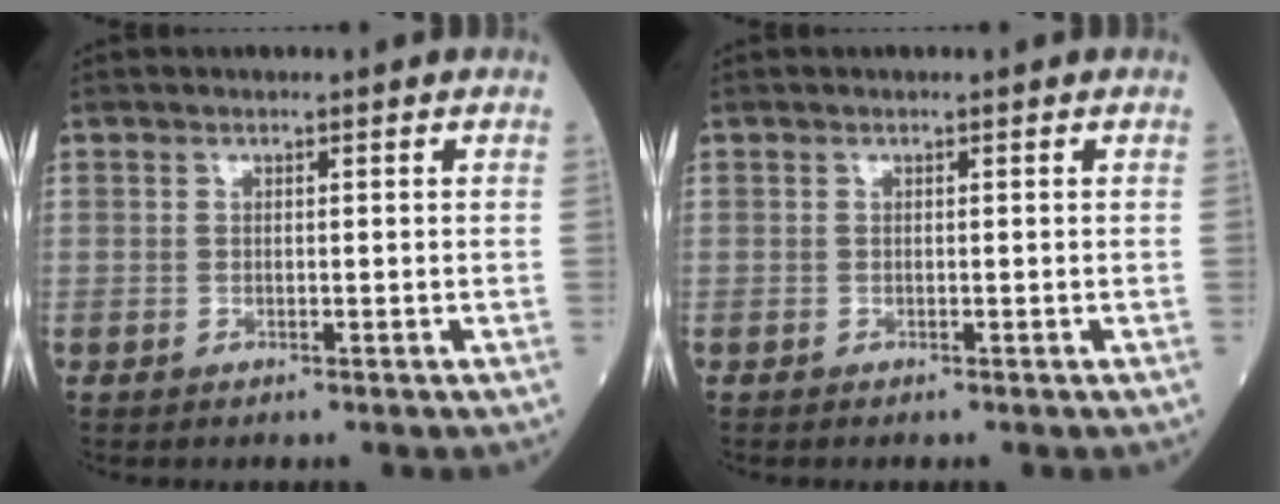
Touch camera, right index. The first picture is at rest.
{"total": 0.0}